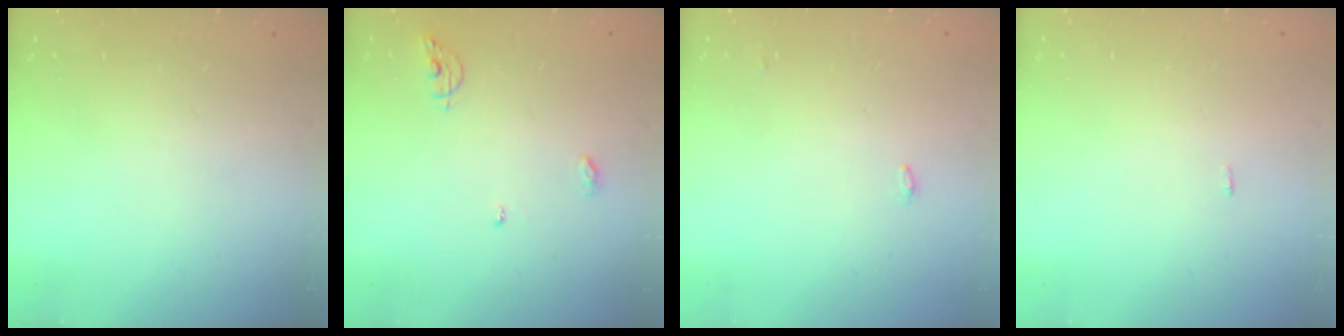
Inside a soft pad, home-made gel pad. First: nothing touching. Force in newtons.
{"total": 6.3, "press": 6.3, "slide": 0.2}
{"total": 6.3, "press": 2.7, "slide": 5.7}
{"total": 6.1, "press": 1.7, "slide": 5.9}